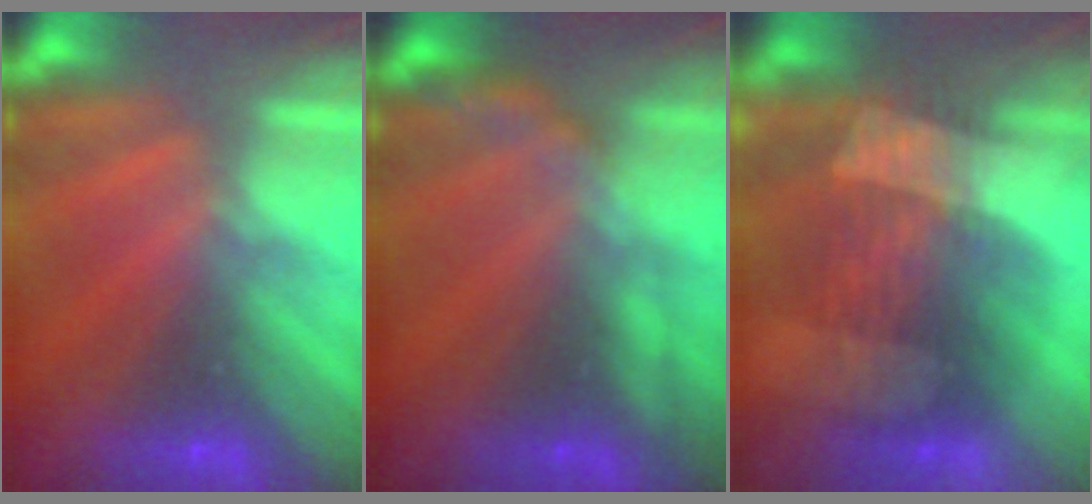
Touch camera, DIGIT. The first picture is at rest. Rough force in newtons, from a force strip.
{"total": 2.6}
{"total": 3.4}